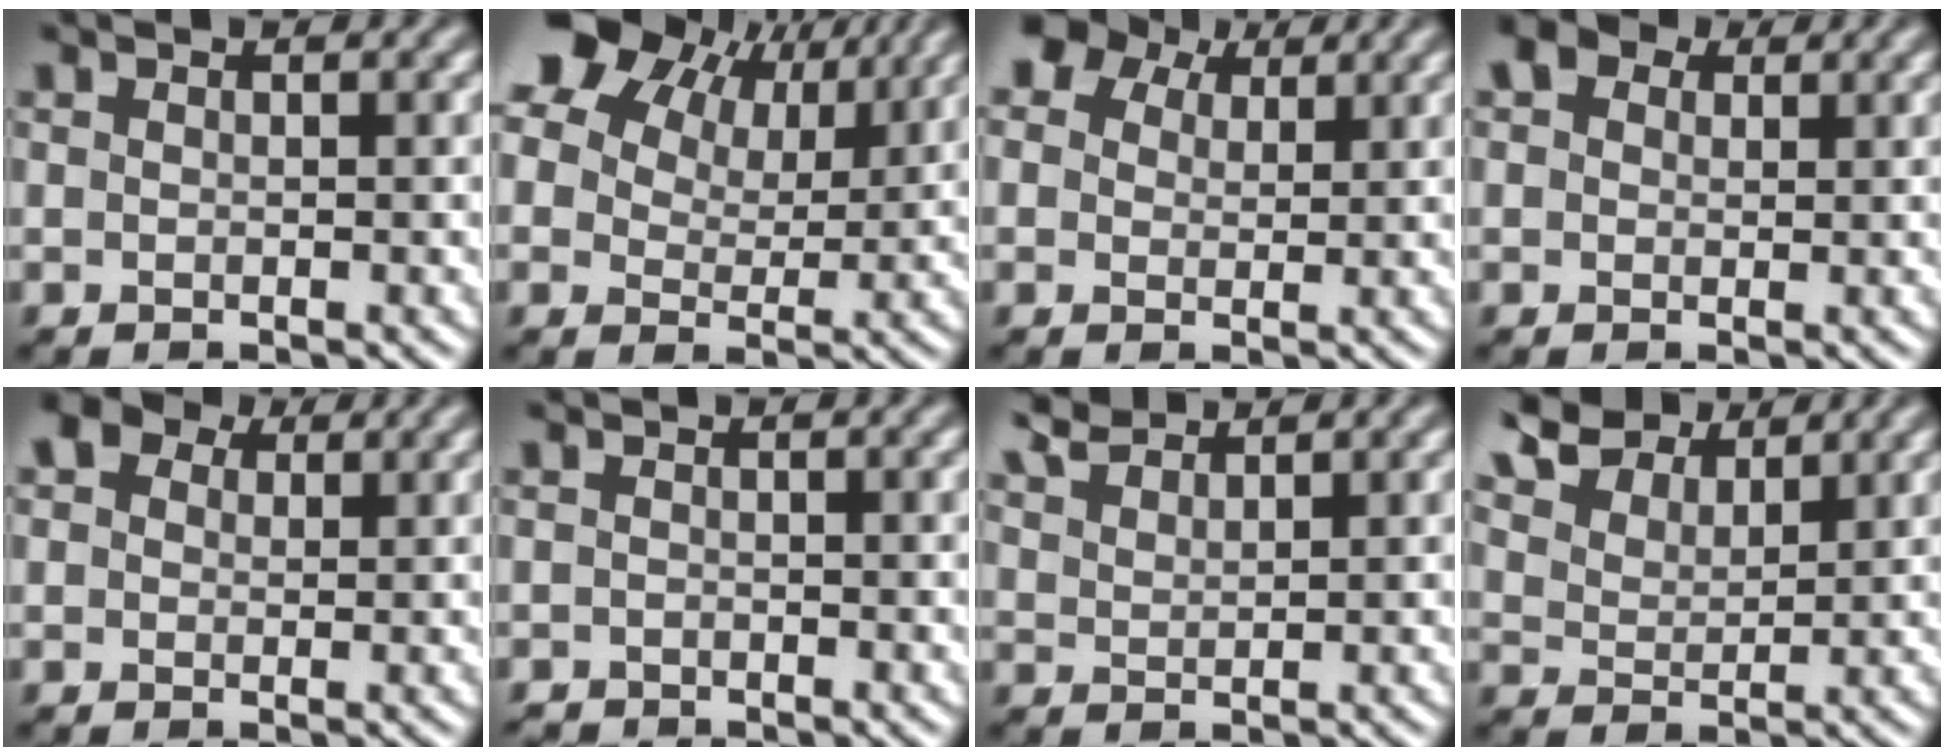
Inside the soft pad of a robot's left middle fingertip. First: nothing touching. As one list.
[{"total": 13.3, "force": [7.4, 8.0, 7.6], "torque": [-0.159, 0.035, 0.113]}, {"total": 4.7, "force": [3.0, 3.1, 1.8], "torque": [-0.042, 0.004, 0.047]}, {"total": 3.0, "force": [1.7, 2.1, 1.4], "torque": [-0.026, 0.004, 0.015]}, {"total": 4.5, "force": [2.5, 3.0, 2.1], "torque": [-0.037, 0.009, 0.017]}, {"total": 1.1, "force": [-0.9, 0.5, -0.1], "torque": [0.008, -0.002, -0.018]}, {"total": 3.0, "force": [2.8, 0.6, 0.9], "torque": [-0.023, 0.012, 0.056]}, {"total": 8.9, "force": [7.3, 3.7, 3.3], "torque": [-0.098, 0.011, 0.128]}]